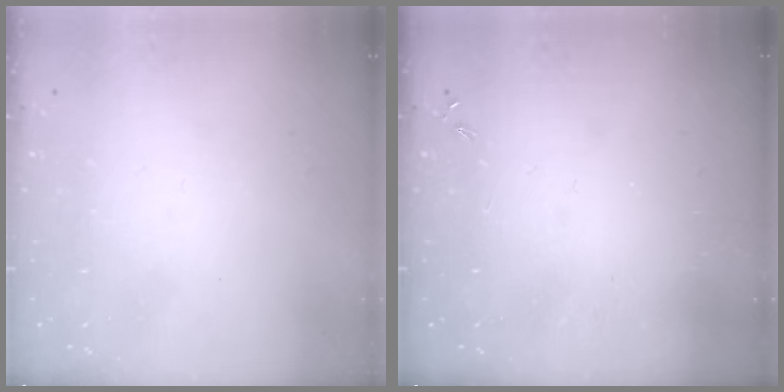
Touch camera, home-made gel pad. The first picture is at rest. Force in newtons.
{"total": 0.0}